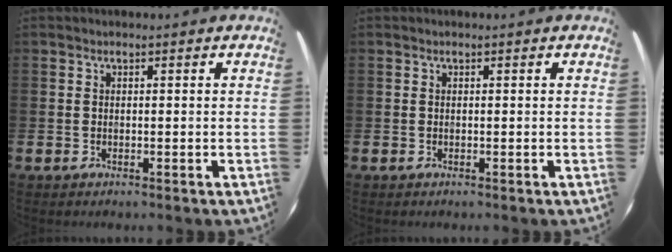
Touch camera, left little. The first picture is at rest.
{"total": 0.0}